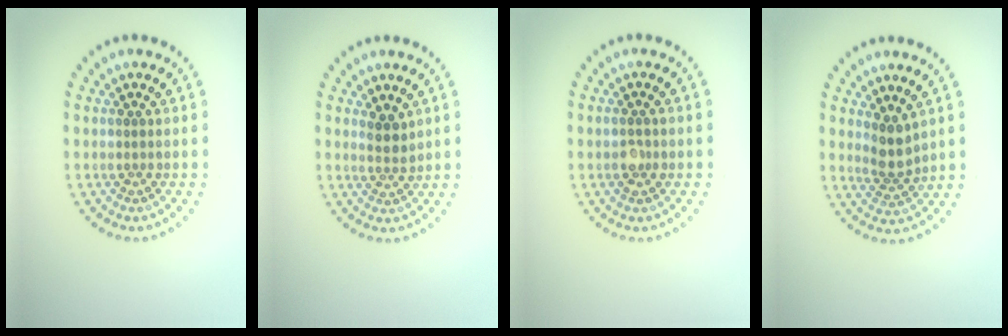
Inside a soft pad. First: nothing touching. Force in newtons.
{"total": 1.8, "press": 1.4, "slide": 1.1}
{"total": 1.4, "press": 1.3, "slide": 0.3}
{"total": 2.5, "press": 2.0, "slide": 1.5}